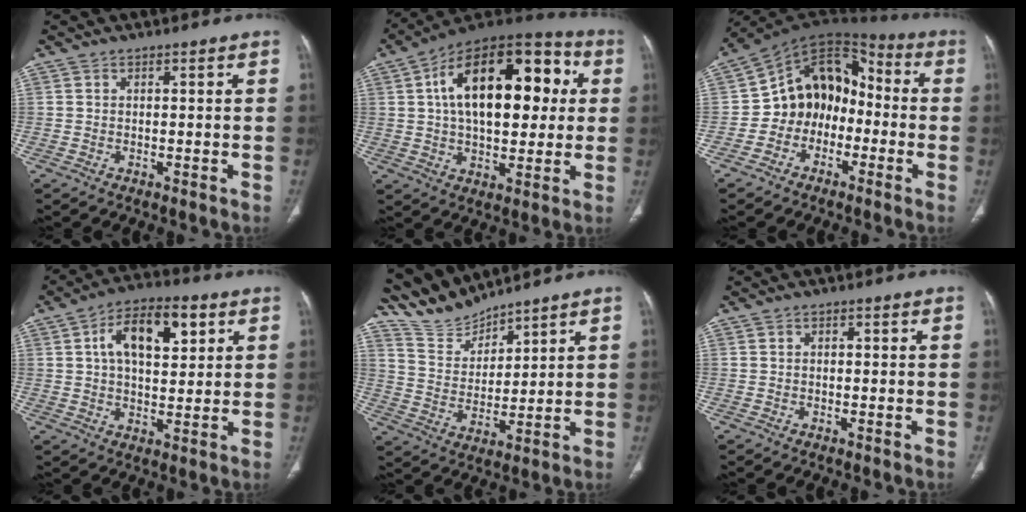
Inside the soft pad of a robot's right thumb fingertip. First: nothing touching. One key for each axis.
{"total": 24.9, "fx": 4.8, "fy": 13.4, "fz": 20.4, "tx": -0.291, "ty": 0.030, "tz": 0.066}
{"total": 13.8, "fx": -3.1, "fy": 10.9, "fz": 8.0, "tx": -0.084, "ty": 0.072, "tz": -0.067}
{"total": 13.3, "fx": 4.3, "fy": 6.9, "fz": 10.4, "tx": -0.149, "ty": 0.007, "tz": 0.067}
{"total": 8.2, "fx": 8.0, "fy": 1.3, "fz": 0.5, "tx": -0.005, "ty": -0.044, "tz": 0.179}
{"total": 0.7, "fx": 0.0, "fy": 0.4, "fz": 0.5, "tx": -0.005, "ty": 0.001, "tz": -0.002}